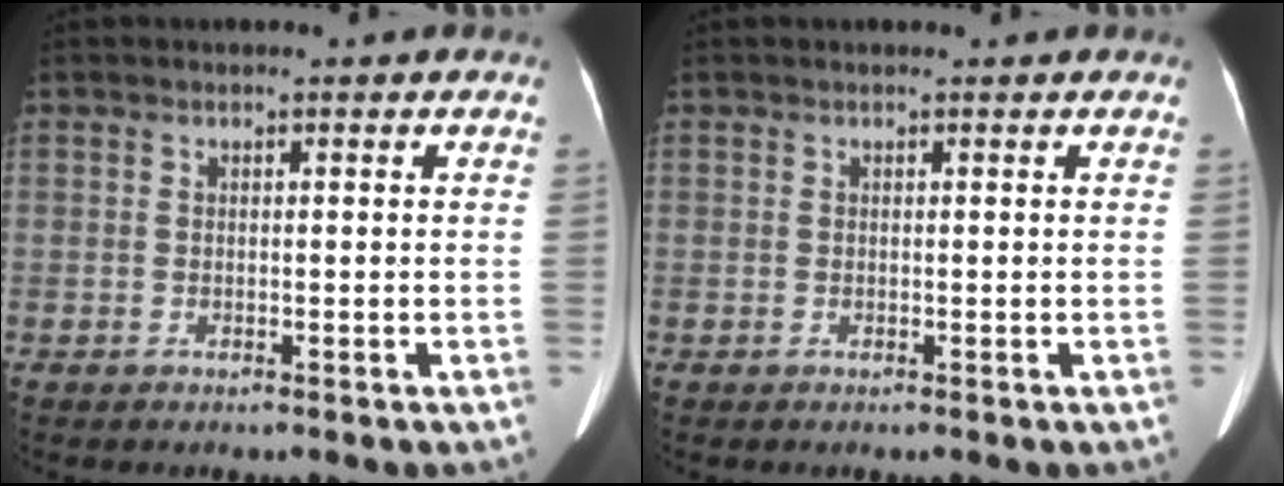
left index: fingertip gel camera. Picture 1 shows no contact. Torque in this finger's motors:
{"motor_torque": [-0.24, -0.02, 0.02, 0.02]}